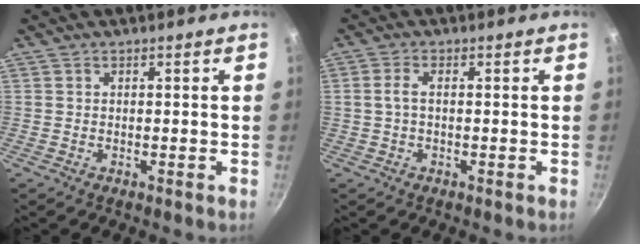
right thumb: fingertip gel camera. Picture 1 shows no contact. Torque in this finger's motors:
{"motor_torque": [-0.37, 0.29, -0.17, -0.14, 0.01]}